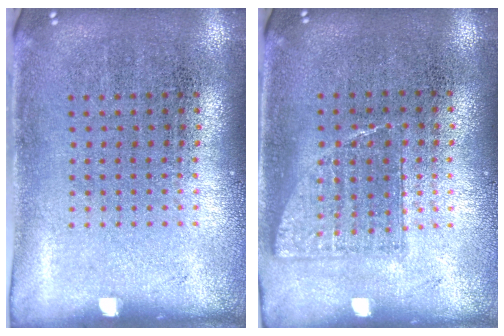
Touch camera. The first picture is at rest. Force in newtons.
{"total": 0.8, "press": 0.7, "slide": 0.2}